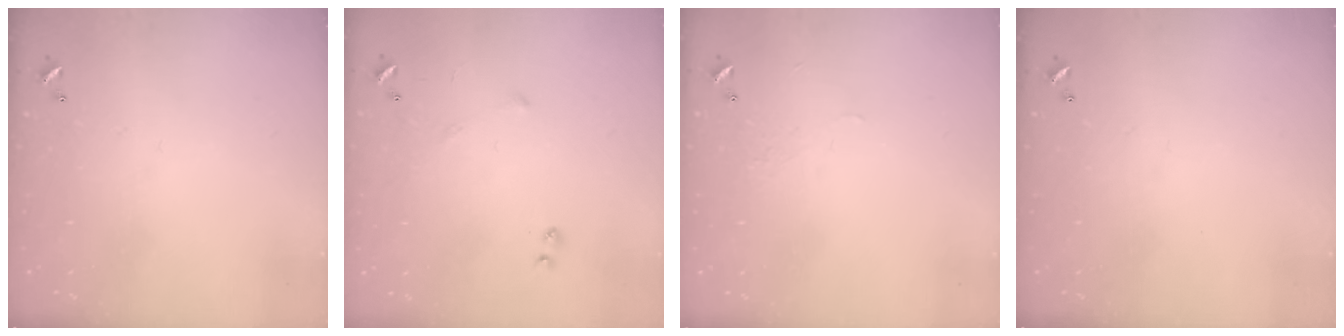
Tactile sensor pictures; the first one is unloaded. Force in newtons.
{"total": 5.2, "press": 5.1, "slide": 0.8}
{"total": 2.0, "press": 2.0, "slide": 0.5}
{"total": 0.0}